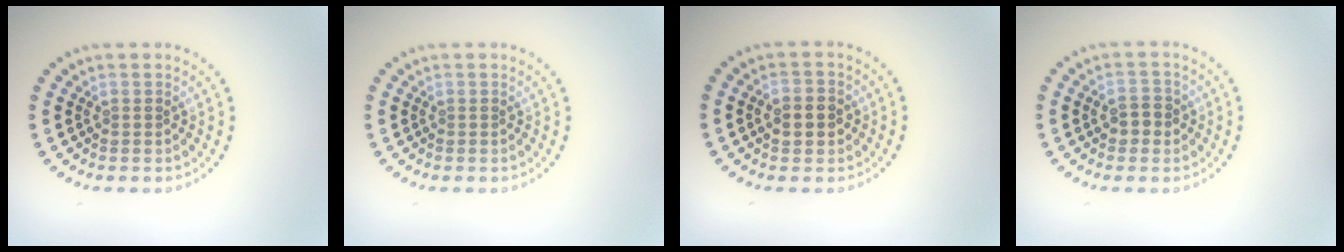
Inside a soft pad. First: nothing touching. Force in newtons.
{"total": 0.0}
{"total": 2.7, "press": 2.7, "slide": 0.5}
{"total": 2.1, "press": 2.0, "slide": 0.3}